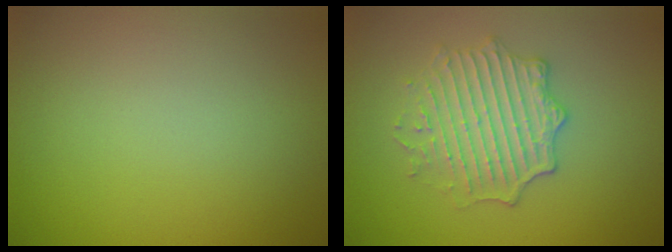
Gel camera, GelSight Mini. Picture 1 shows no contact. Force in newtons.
{"total": 4.1, "press": 3.6, "slide": 1.8}